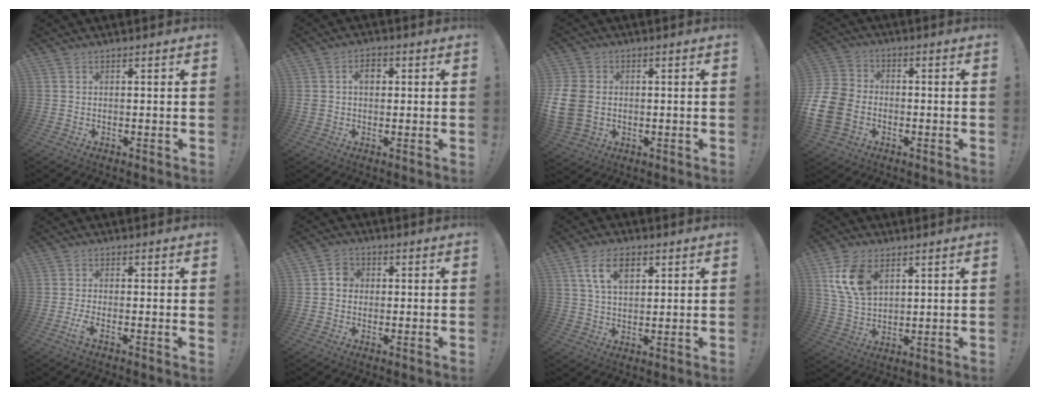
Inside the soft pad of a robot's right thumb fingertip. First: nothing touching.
{"total": 4.9, "force": [0.8, 3.7, 3.2], "torque": [-0.048, 0.007, 0.011]}
{"total": 10.2, "force": [-0.1, 8.0, 6.3], "torque": [-0.138, 0.001, 0.005]}
{"total": 12.5, "force": [-4.5, 9.6, 6.8], "torque": [-0.144, 0.032, -0.080]}
{"total": 3.3, "force": [-0.9, 0.4, 3.1], "torque": [-0.063, -0.011, -0.013]}
{"total": 4.4, "force": [0.2, 4.0, 1.8], "torque": [-0.027, 0.010, 0.005]}
{"total": 10.1, "force": [4.4, 5.7, 7.1], "torque": [-0.120, 0.005, 0.083]}
{"total": 12.3, "force": [5.5, 7.7, 7.9], "torque": [-0.147, -0.009, 0.104]}